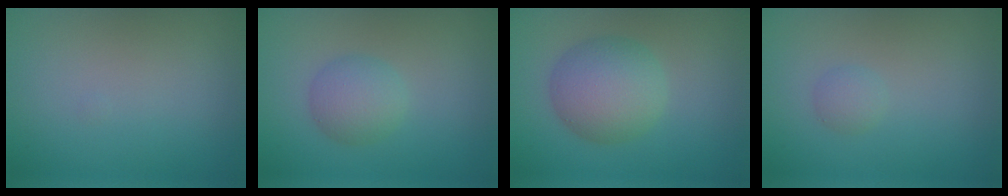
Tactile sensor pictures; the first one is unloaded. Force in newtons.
{"total": 2.9, "press": 2.9, "slide": 0.1}
{"total": 5.6, "press": 5.6, "slide": 0.1}
{"total": 1.1, "press": 1.1, "slide": 0.0}